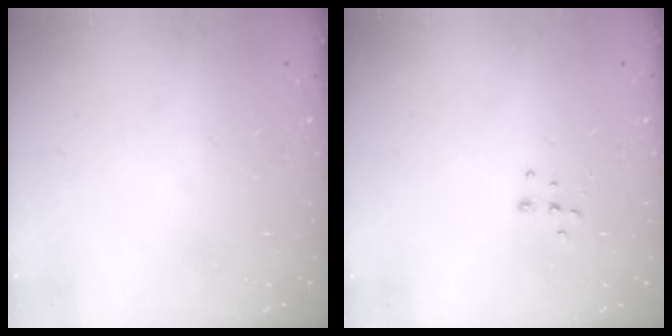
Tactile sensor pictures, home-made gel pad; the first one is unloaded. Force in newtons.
{"total": 5.2, "press": 5.1, "slide": 0.4}